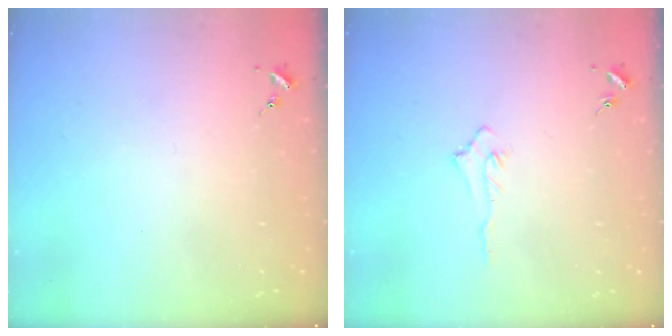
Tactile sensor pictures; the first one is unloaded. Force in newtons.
{"total": 3.4, "press": 3.4, "slide": 0.4}